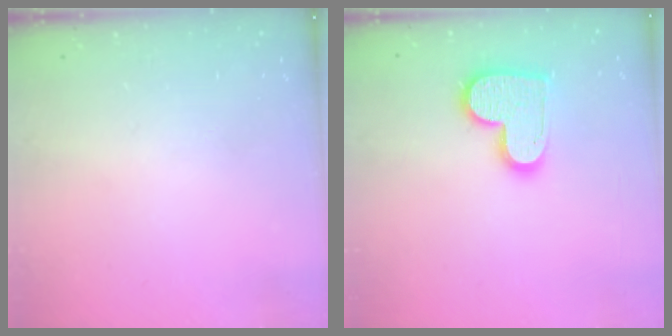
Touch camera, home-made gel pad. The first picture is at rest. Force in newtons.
{"total": 14.3, "press": 14.3, "slide": 1.1}